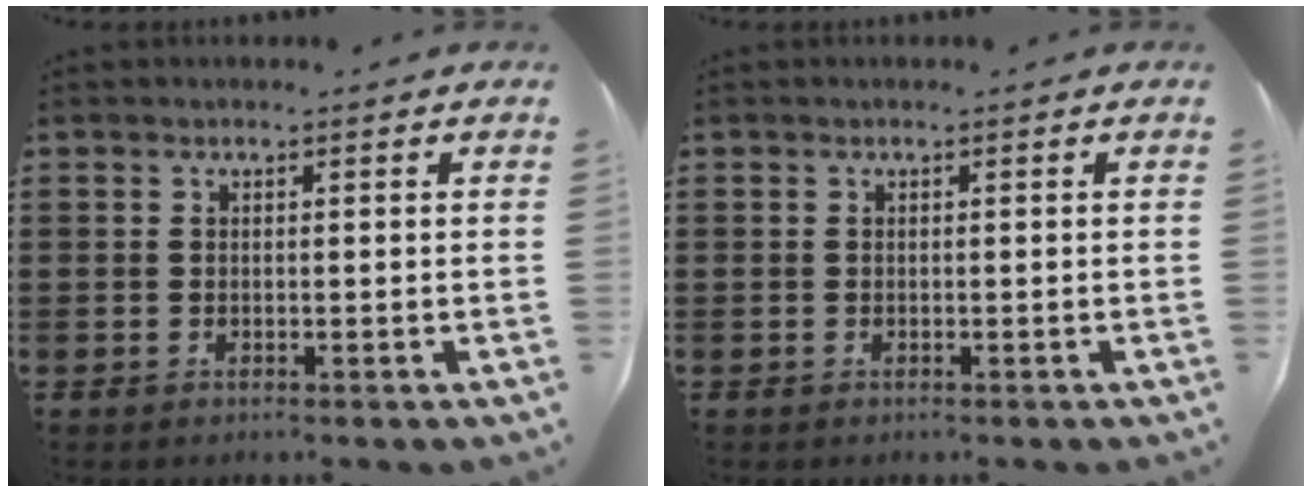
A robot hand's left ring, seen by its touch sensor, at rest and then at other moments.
{"total": 0.0}